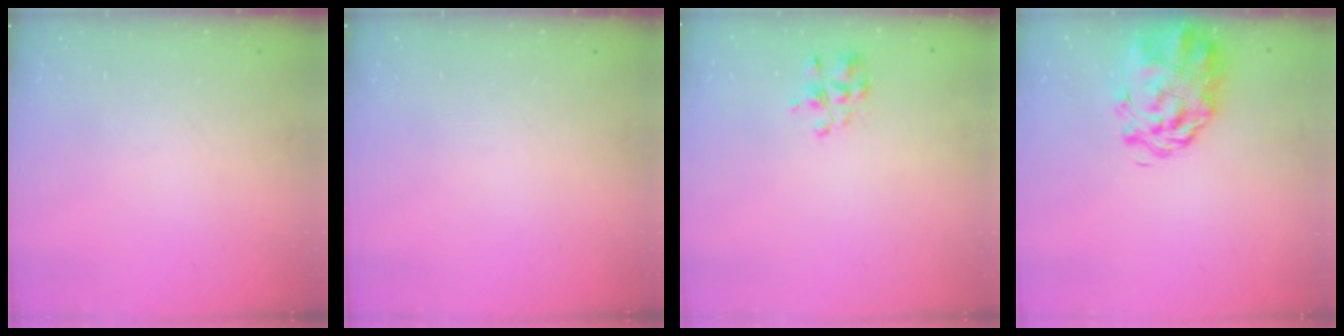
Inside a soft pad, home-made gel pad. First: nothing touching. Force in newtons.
{"total": 0.0}
{"total": 3.6, "press": 3.6, "slide": 0.2}
{"total": 4.7, "press": 4.2, "slide": 2.1}